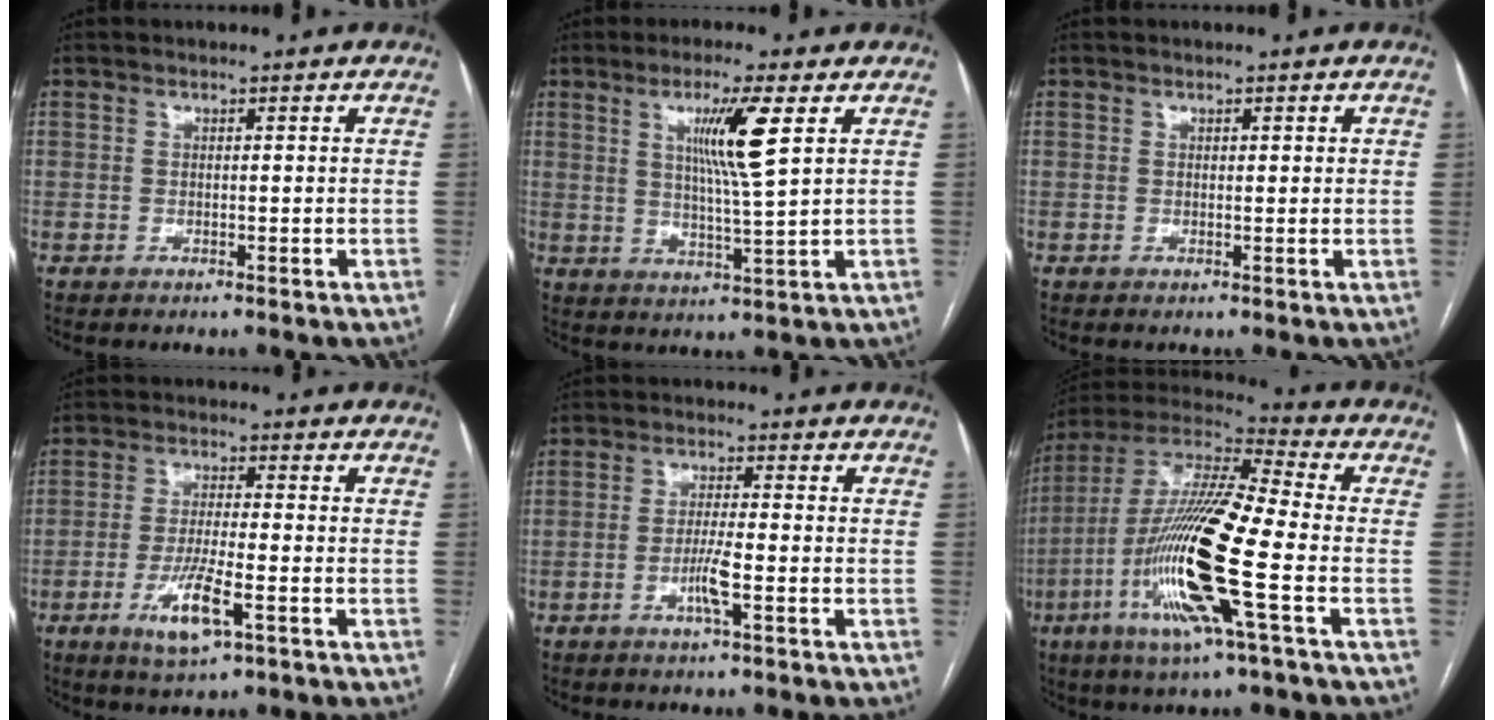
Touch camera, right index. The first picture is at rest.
{"total": 8.1, "force": [3.0, -0.7, 7.5], "torque": [-0.135, -0.009, 0.055]}
{"total": 1.1, "force": [0.5, 0.5, 0.9], "torque": [-0.010, 0.004, 0.005]}
{"total": 7.4, "force": [-3.2, 1.0, 6.6], "torque": [-0.131, -0.013, -0.054]}
{"total": 4.0, "force": [-1.5, 0.0, 3.7], "torque": [-0.075, -0.004, -0.029]}
{"total": 20.4, "force": [-5.7, 1.3, 19.5], "torque": [-0.415, -0.020, -0.115]}